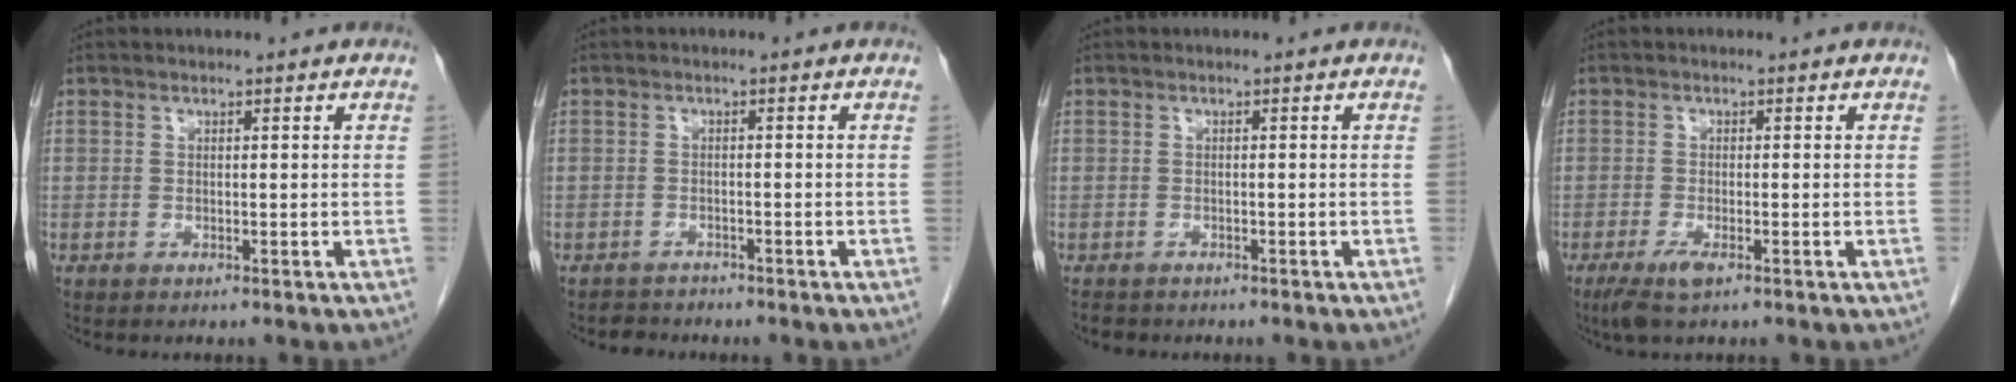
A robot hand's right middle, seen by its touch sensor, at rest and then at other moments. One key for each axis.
{"total": 1.9, "fx": -1.7, "fy": 0.8, "fz": -0.4, "tx": 0.000, "ty": 0.000, "tz": -0.028}
{"total": 2.1, "fx": -1.8, "fy": 1.0, "fz": 0.5, "tx": -0.014, "ty": -0.002, "tz": -0.024}
{"total": 3.2, "fx": -1.9, "fy": 0.7, "fz": 2.5, "tx": -0.057, "ty": -0.008, "tz": -0.035}